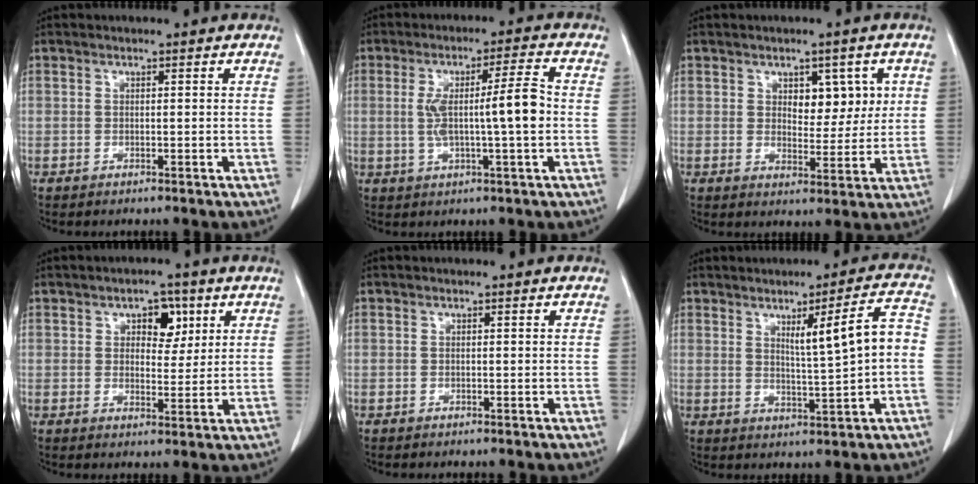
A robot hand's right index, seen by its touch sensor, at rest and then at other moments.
{"total": 8.7, "force": [-0.2, 0.2, 8.7], "torque": [-0.154, 0.012, -0.002]}
{"total": 5.5, "force": [1.9, 3.2, 4.1], "torque": [-0.047, 0.005, 0.033]}
{"total": 5.1, "force": [2.2, 3.0, 3.5], "torque": [-0.044, 0.010, 0.033]}
{"total": 0.0}
{"total": 7.7, "force": [0.6, 0.1, 7.6], "torque": [-0.113, 0.011, 0.015]}